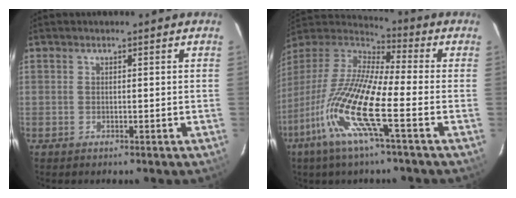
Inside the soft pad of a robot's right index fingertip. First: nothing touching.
{"total": 18.4, "force": [-8.0, 2.2, 16.5], "torque": [-0.317, -0.035, -0.167]}